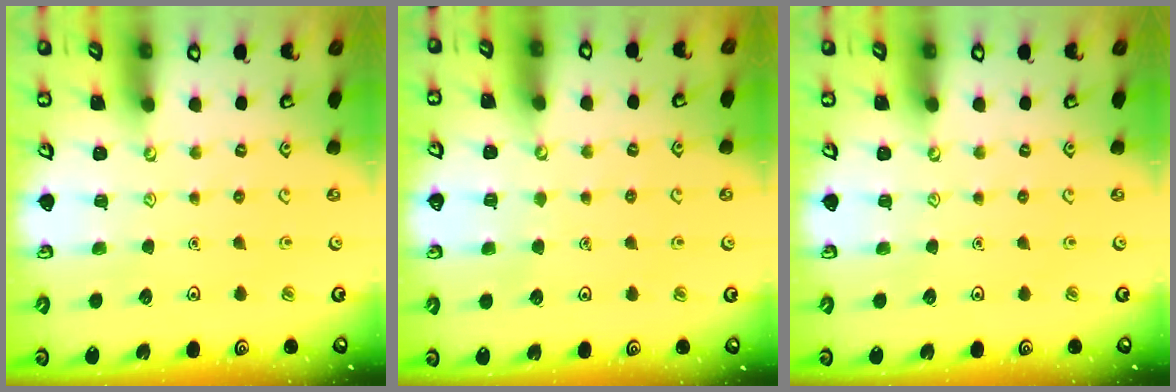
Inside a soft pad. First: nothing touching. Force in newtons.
{"total": 2.4, "press": 2.4, "slide": 0.2}
{"total": 0.0}